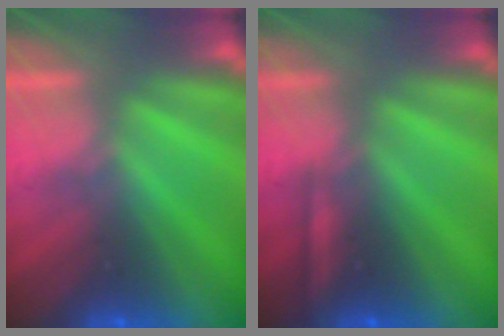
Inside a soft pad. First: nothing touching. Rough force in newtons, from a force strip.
{"total": 2.3}